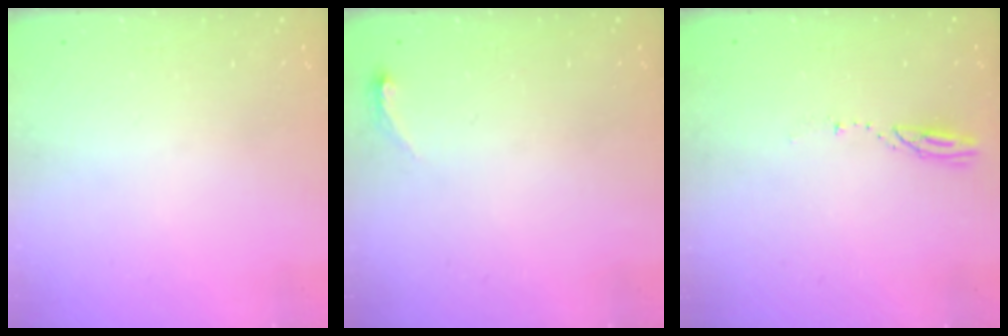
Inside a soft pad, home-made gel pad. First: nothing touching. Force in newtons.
{"total": 3.7, "press": 3.4, "slide": 1.5}
{"total": 3.7, "press": 3.7, "slide": 0.4}